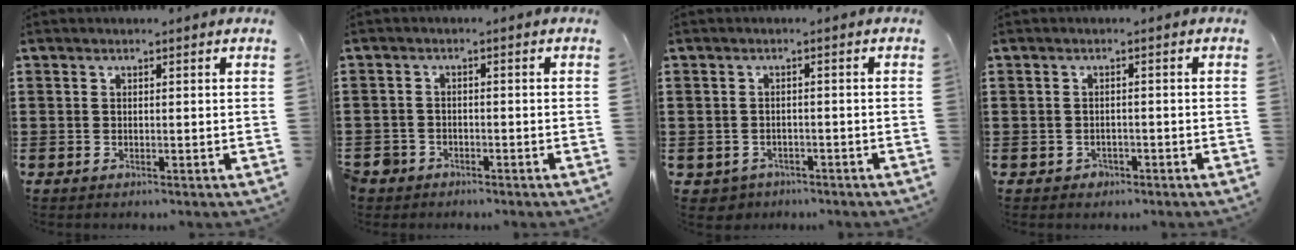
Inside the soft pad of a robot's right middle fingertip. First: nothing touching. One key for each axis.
{"total": 2.4, "fx": -2.1, "fy": 1.1, "fz": -0.1, "tx": -0.013, "ty": -0.005, "tz": -0.049}
{"total": 1.4, "fx": -1.2, "fy": 0.7, "fz": -0.2, "tx": -0.004, "ty": 0.002, "tz": -0.029}
{"total": 0.9, "fx": -0.7, "fy": 0.6, "fz": 0.1, "tx": -0.005, "ty": 0.001, "tz": -0.017}